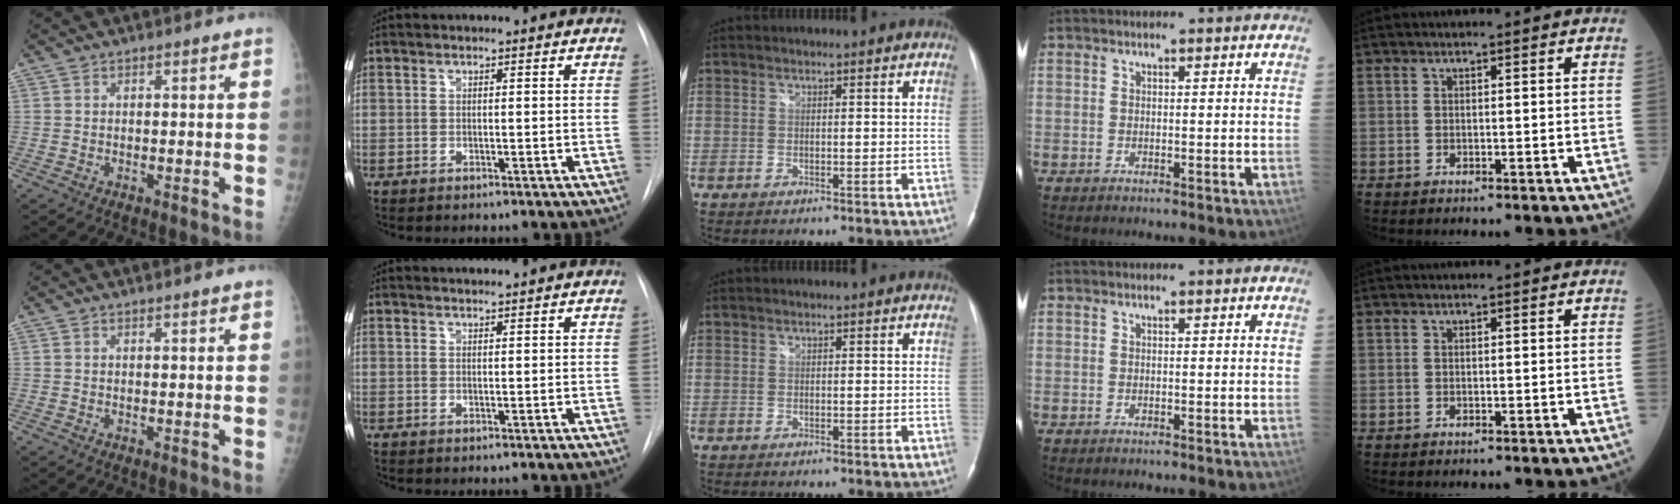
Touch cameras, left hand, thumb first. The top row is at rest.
{"thumb": {"total": 1.6, "force": [1.4, 0.0, 0.8], "torque": [-0.005, -0.001, 0.021]}, "index": {"total": 0.6, "force": [0.5, -0.3, 0.0], "torque": [0.001, 0.002, 0.015]}}